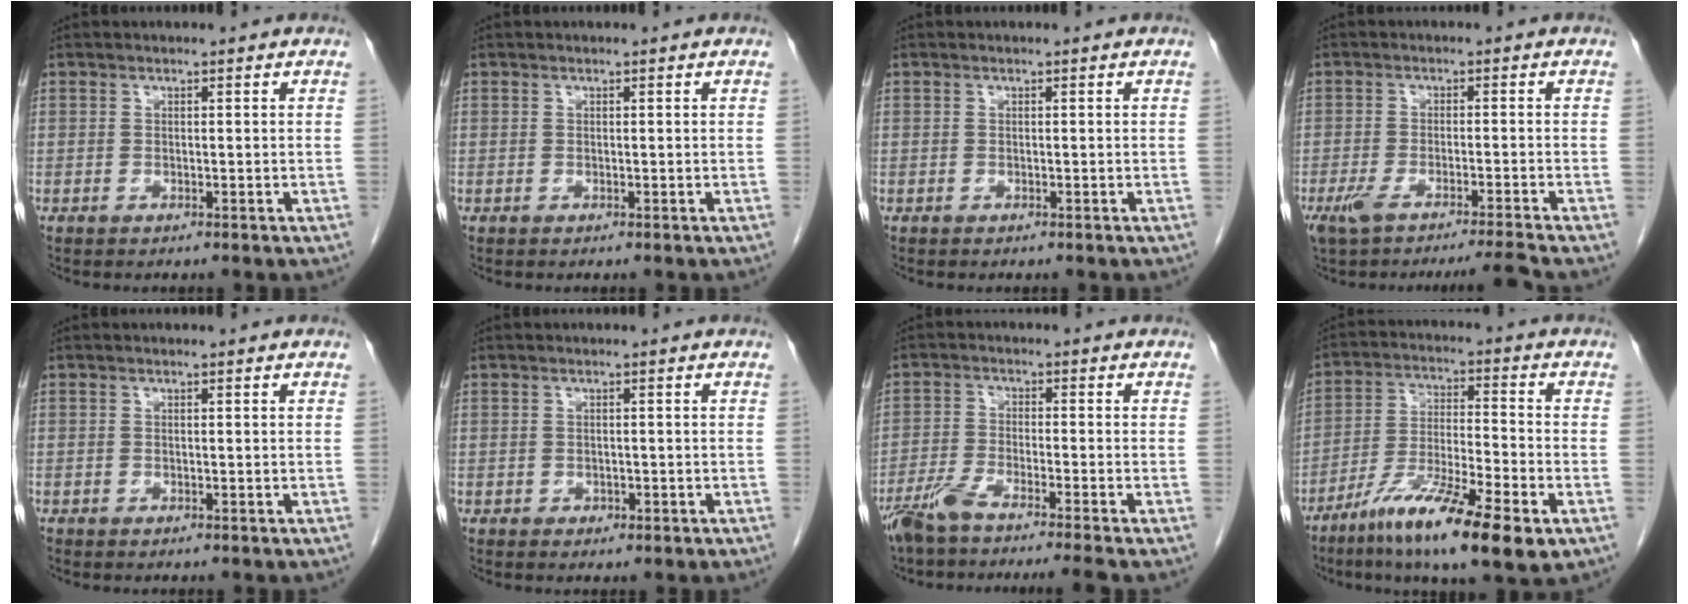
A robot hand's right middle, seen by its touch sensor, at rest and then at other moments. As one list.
[{"total": 0.0}, {"total": 0.0}, {"total": 6.8, "force": [-5.5, -1.0, 3.8], "torque": [-0.062, -0.011, -0.093]}, {"total": 0.0}, {"total": 1.2, "force": [-0.6, 0.9, 0.6], "torque": [-0.010, 0.002, -0.002]}, {"total": 8.3, "force": [-6.9, -1.0, 4.6], "torque": [-0.071, -0.020, -0.119]}, {"total": 15.5, "force": [-8.7, 1.9, 12.7], "torque": [-0.226, -0.029, -0.150]}]